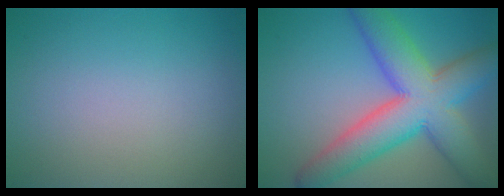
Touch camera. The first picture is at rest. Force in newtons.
{"total": 10.5, "press": 10.5, "slide": 0.4}